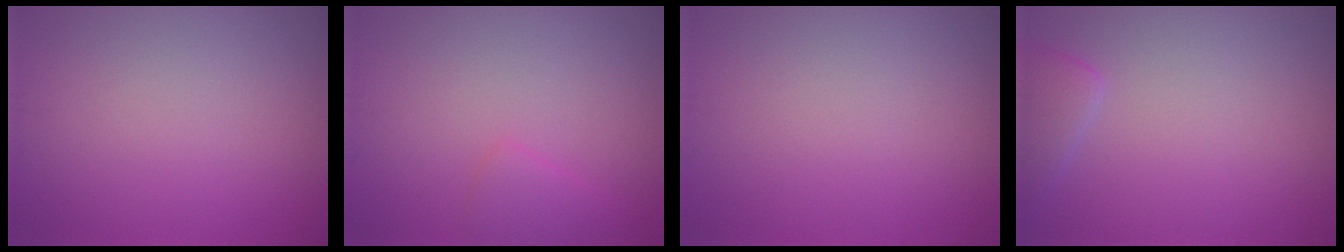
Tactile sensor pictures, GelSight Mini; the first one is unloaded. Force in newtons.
{"total": 1.5, "press": 1.5, "slide": 0.0}
{"total": 0.0}
{"total": 2.0, "press": 2.0, "slide": 0.2}